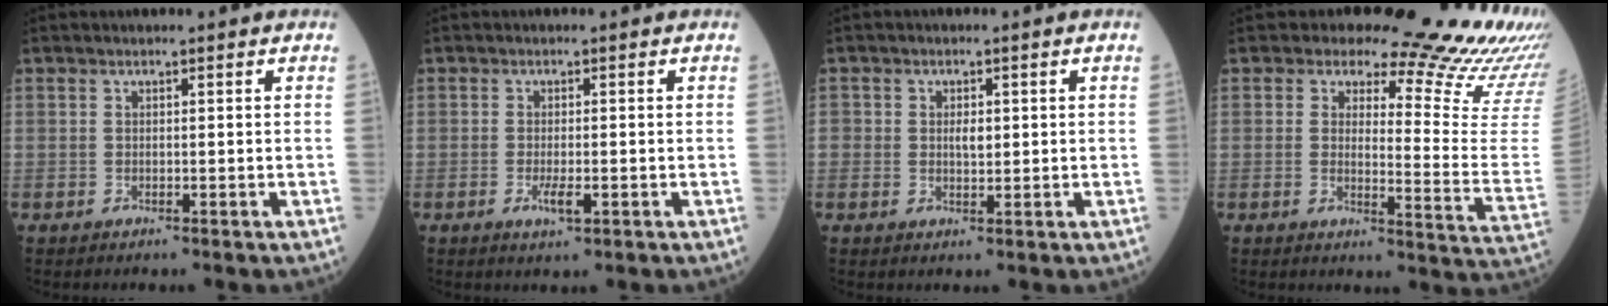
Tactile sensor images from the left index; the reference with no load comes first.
{"total": 2.4, "force": [-0.8, 0.6, 2.2], "torque": [-0.043, -0.002, -0.007]}
{"total": 2.4, "force": [0.2, 1.6, 1.8], "torque": [-0.026, 0.001, 0.008]}
{"total": 19.6, "force": [18.2, 2.5, 6.8], "torque": [-0.075, -0.127, 0.184]}